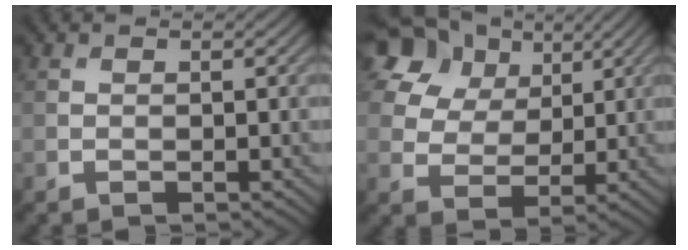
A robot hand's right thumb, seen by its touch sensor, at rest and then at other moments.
{"total": 14.7, "force": [7.9, 10.2, 7.1], "torque": [-0.200, 0.045, 0.171]}